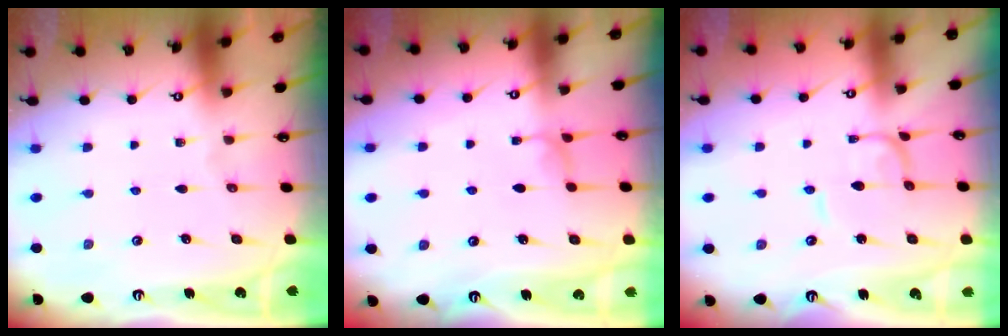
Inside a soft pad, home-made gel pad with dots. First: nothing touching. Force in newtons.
{"total": 2.3, "press": 2.2, "slide": 0.3}
{"total": 1.7, "press": 1.7, "slide": 0.2}